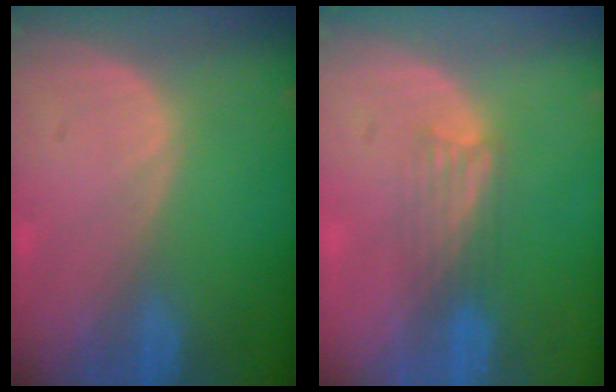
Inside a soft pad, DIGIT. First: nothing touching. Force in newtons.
{"total": 3.0, "press": 2.8, "slide": 1.1}